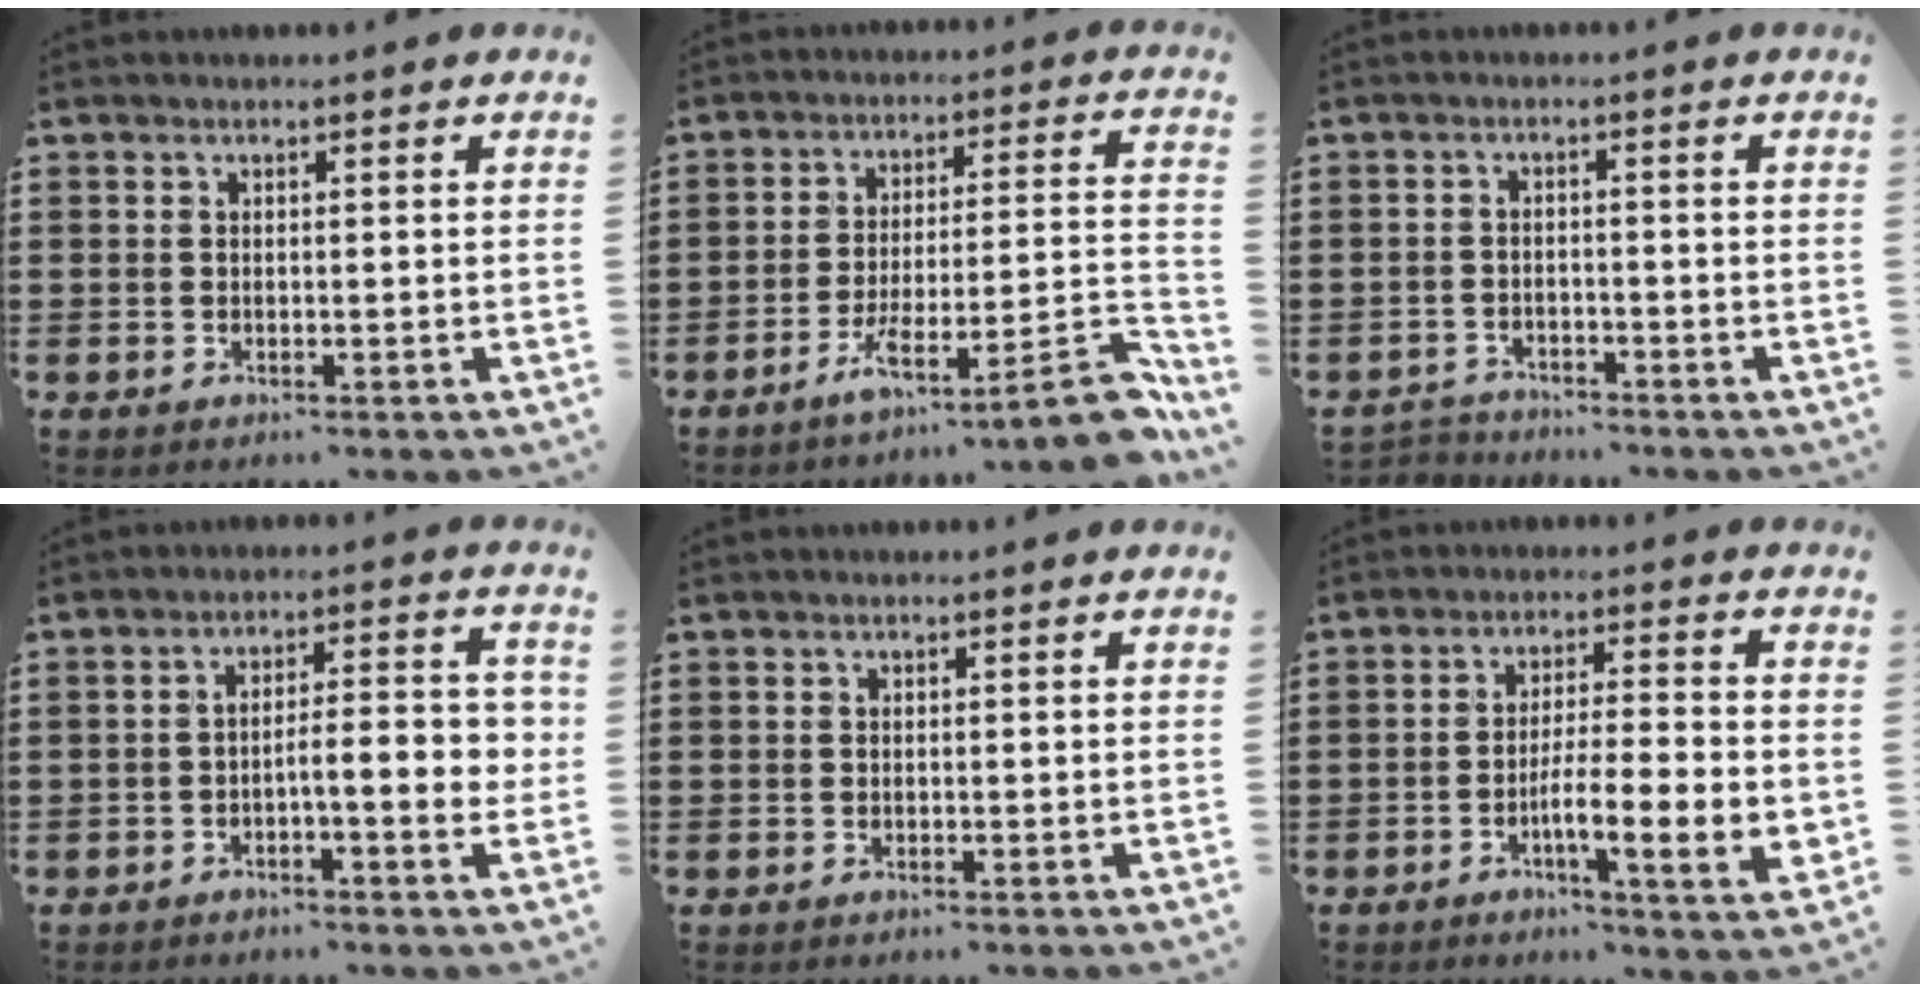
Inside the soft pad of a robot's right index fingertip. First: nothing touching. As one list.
[{"total": 10.4, "force": [-7.0, 1.0, 7.6], "torque": [-0.115, 0.005, -0.130]}, {"total": 2.2, "force": [-2.2, 0.4, -0.3], "torque": [-0.001, 0.002, -0.050]}, {"total": 6.4, "force": [-1.8, 1.5, 5.9], "torque": [-0.084, -0.001, -0.036]}, {"total": 0.0}, {"total": 8.8, "force": [-2.7, 1.4, 8.2], "torque": [-0.135, -0.009, -0.049]}]